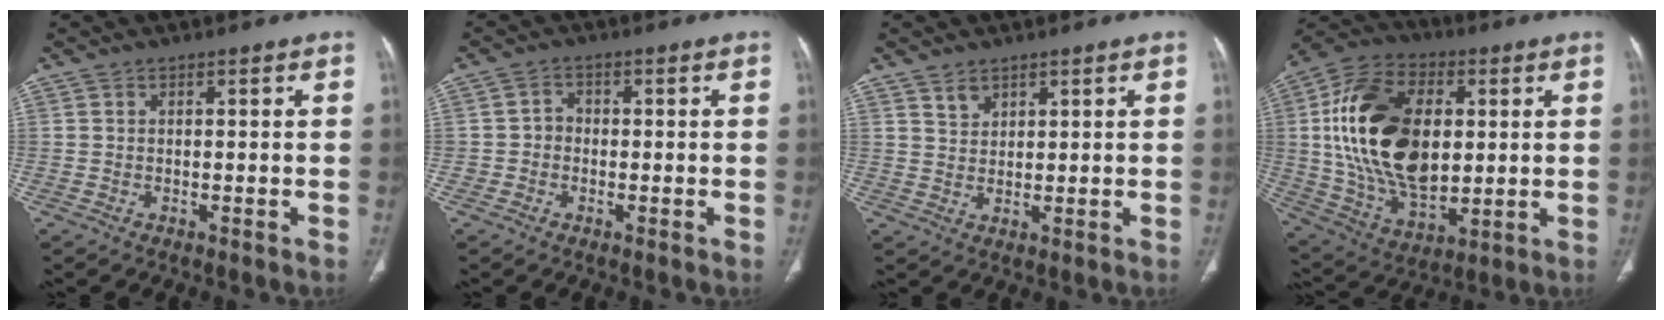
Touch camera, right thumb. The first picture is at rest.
{"total": 2.4, "force": [-0.7, 2.2, 0.7], "torque": [0.006, 0.011, -0.020]}
{"total": 2.7, "force": [2.1, 1.6, 0.8], "torque": [-0.004, -0.015, 0.041]}
{"total": 24.7, "force": [3.2, 15.1, 19.3], "torque": [-0.342, -0.006, 0.064]}